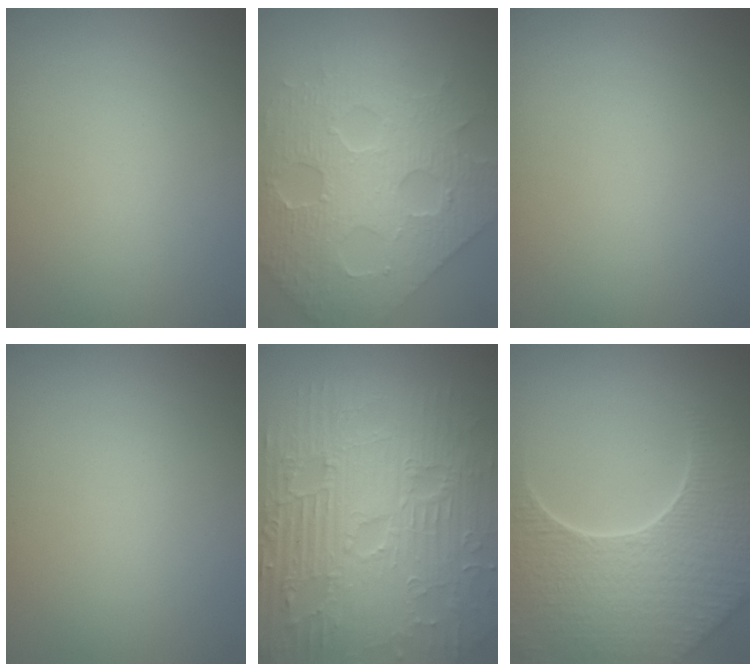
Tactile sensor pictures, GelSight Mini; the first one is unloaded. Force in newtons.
{"total": 7.9, "press": 6.5, "slide": 4.4}
{"total": 0.0}
{"total": 0.0}
{"total": 12.2, "press": 7.9, "slide": 9.3}
{"total": 8.7, "press": 6.1, "slide": 6.3}